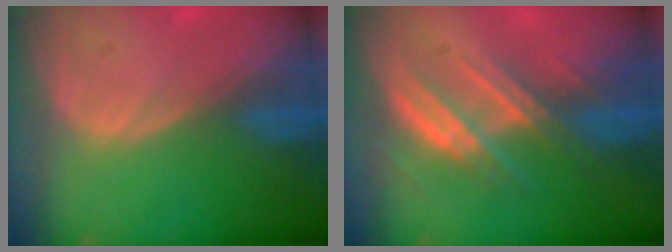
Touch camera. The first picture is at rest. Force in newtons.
{"total": 7.1, "press": 6.6, "slide": 2.6}